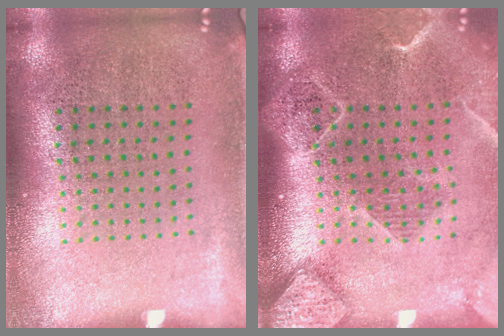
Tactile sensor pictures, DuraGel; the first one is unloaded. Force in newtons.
{"total": 2.4, "press": 2.0, "slide": 1.2}